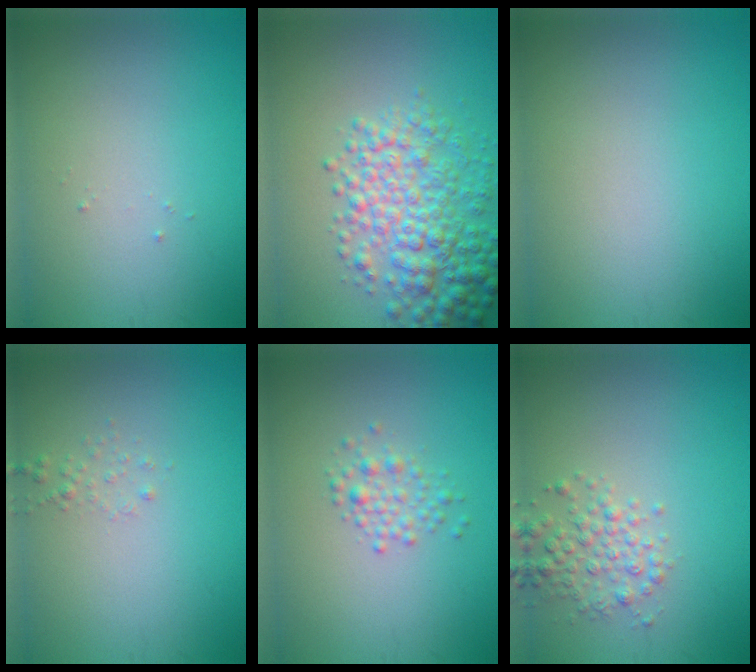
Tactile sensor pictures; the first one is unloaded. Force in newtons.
{"total": 6.4, "press": 6.4, "slide": 0.2}
{"total": 0.0}
{"total": 0.7, "press": 0.7, "slide": 0.1}
{"total": 1.7, "press": 1.7, "slide": 0.0}
{"total": 2.7, "press": 2.7, "slide": 0.1}